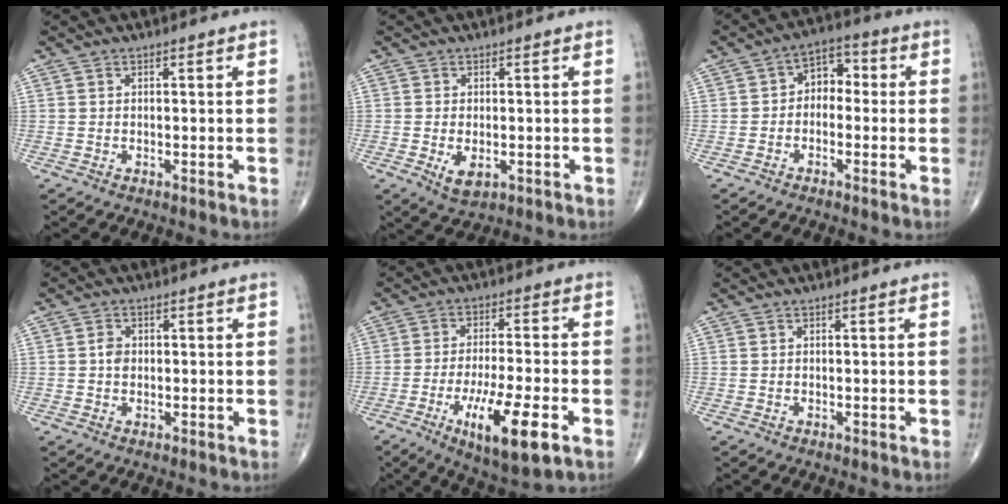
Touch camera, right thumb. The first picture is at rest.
{"total": 3.9, "force": [-1.0, 2.1, 3.1], "torque": [-0.050, -0.007, -0.008]}
{"total": 5.7, "force": [-0.5, 4.2, 3.9], "torque": [-0.032, 0.029, -0.026]}
{"total": 2.1, "force": [0.1, 1.7, 1.3], "torque": [-0.017, 0.005, 0.000]}
{"total": 13.6, "force": [-5.5, 3.3, 12.0], "torque": [-0.209, 0.001, -0.084]}
{"total": 0.0}